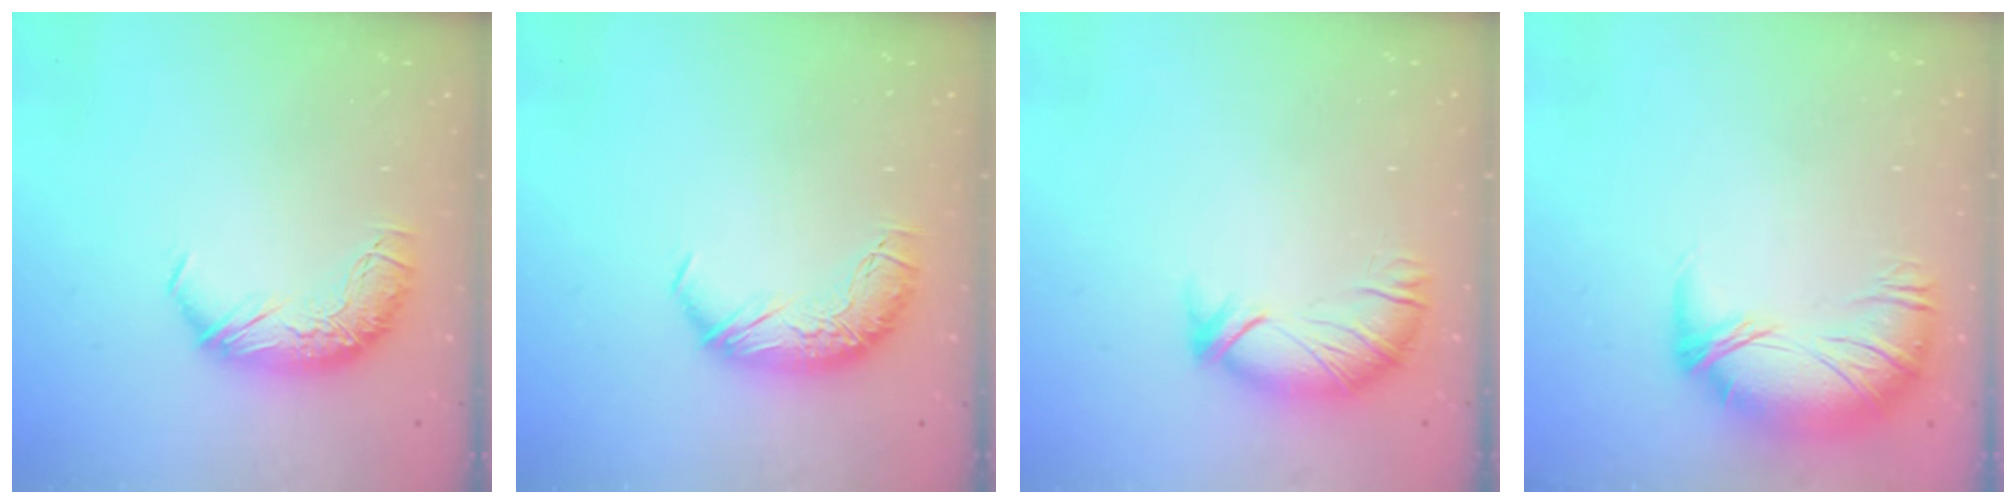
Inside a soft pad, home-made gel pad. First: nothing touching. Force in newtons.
{"total": 0.0}
{"total": 2.9, "press": 2.8, "slide": 0.9}
{"total": 2.7, "press": 1.5, "slide": 2.3}